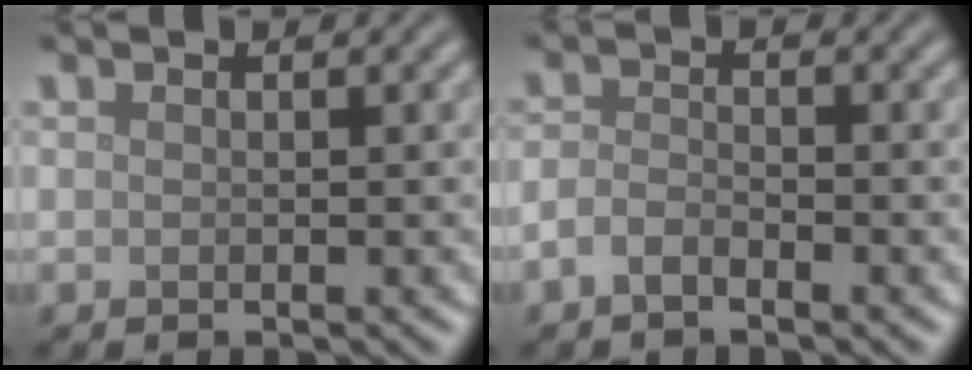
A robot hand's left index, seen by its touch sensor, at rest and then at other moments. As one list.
[{"total": 1.6, "force": [-1.1, 0.7, 1.0], "torque": [-0.023, 0.003, -0.027]}]